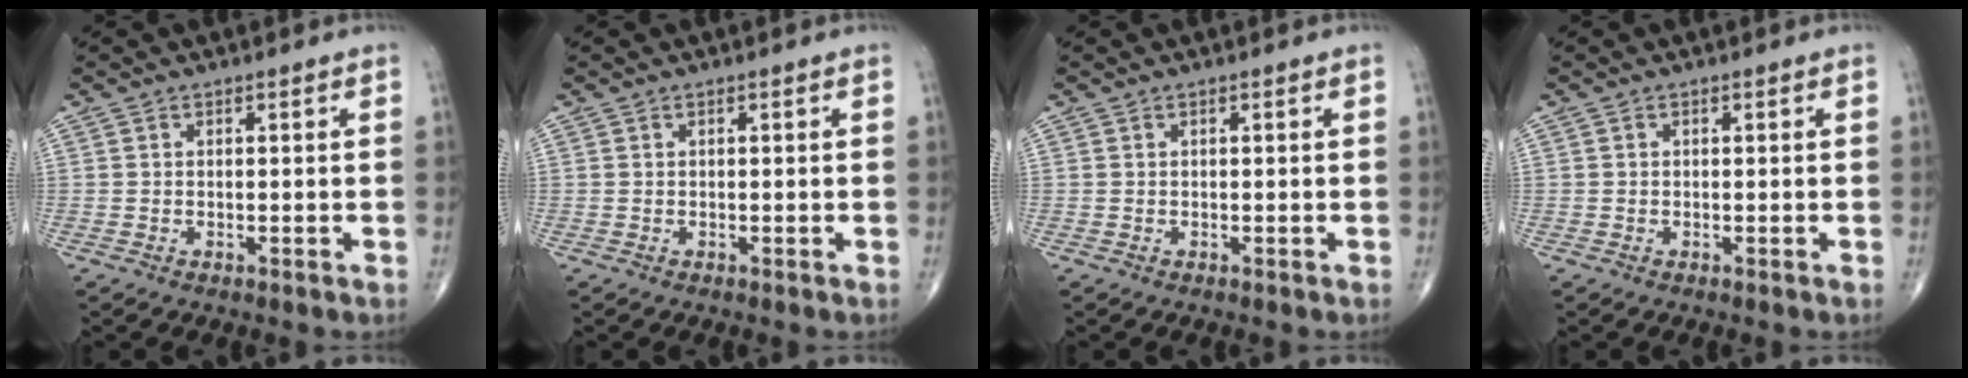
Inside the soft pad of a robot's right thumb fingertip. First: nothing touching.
{"total": 0.0}
{"total": 0.0}
{"total": 0.0}